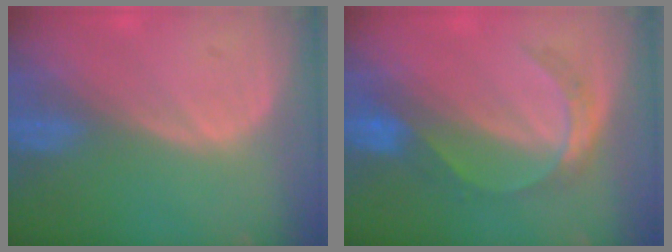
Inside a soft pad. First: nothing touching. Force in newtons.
{"total": 5.4, "press": 5.1, "slide": 1.7}